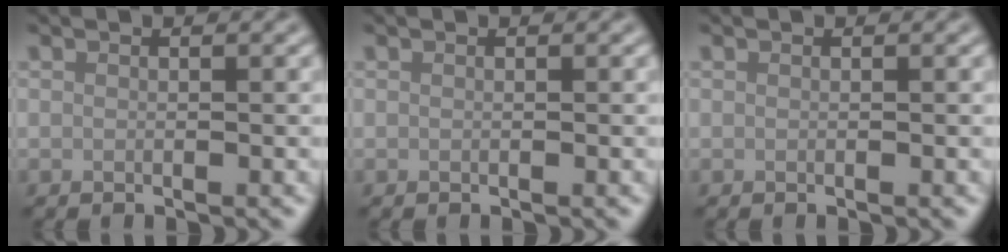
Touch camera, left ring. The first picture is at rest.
{"total": 0.0}
{"total": 0.0}